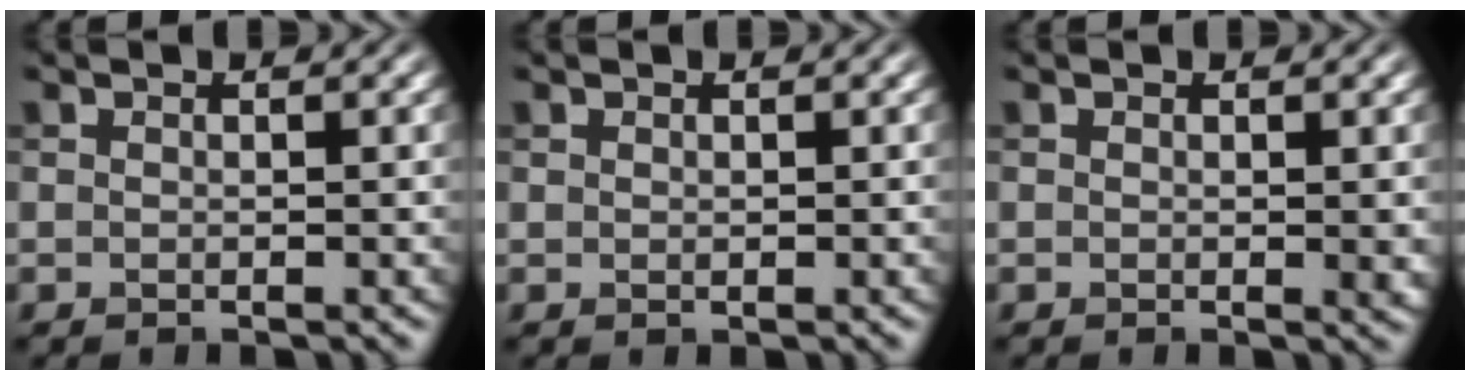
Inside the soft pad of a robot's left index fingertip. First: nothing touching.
{"total": 0.0}
{"total": 0.8, "force": [0.0, 0.3, 0.7], "torque": [-0.006, -0.004, 0.001]}